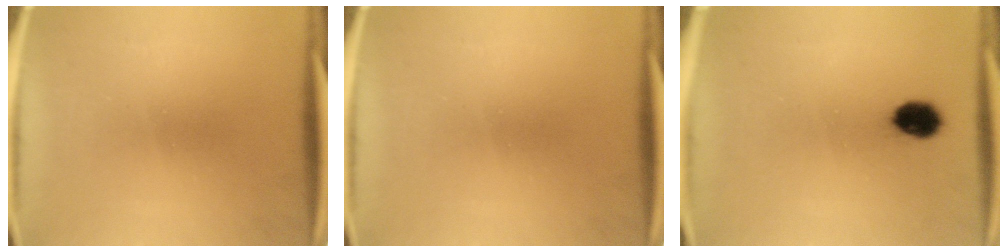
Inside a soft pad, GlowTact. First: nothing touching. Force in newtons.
{"total": 0.0}
{"total": 5.0}